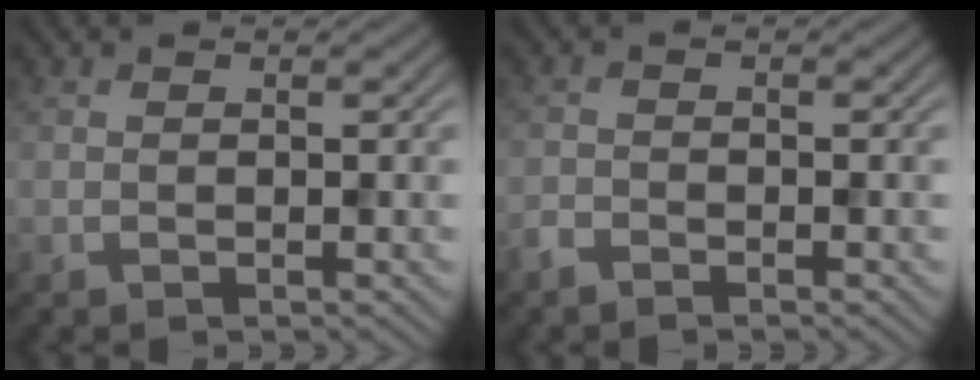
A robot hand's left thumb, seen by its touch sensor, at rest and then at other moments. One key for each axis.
{"total": 1.5, "fx": -1.3, "fy": 0.5, "fz": 0.4, "tx": -0.010, "ty": -0.001, "tz": -0.033}